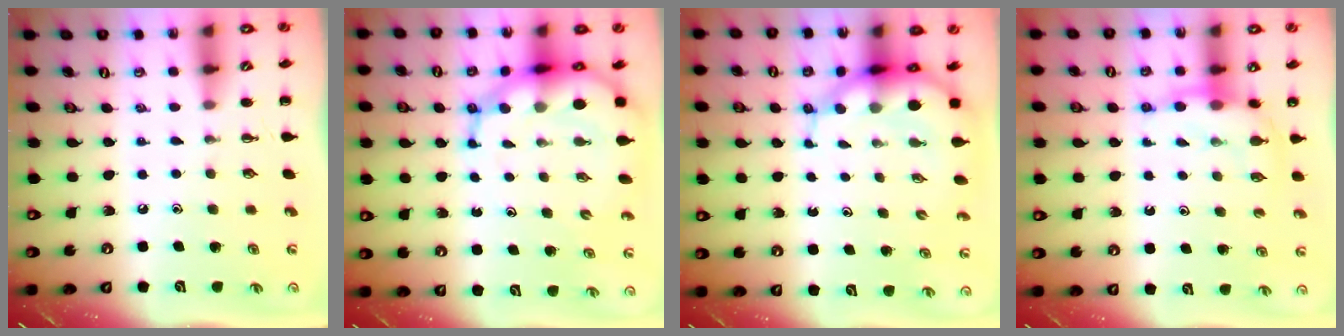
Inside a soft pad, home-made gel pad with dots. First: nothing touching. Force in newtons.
{"total": 12.4, "press": 12.0, "slide": 3.2}
{"total": 8.3, "press": 7.9, "slide": 2.3}
{"total": 7.5, "press": 7.5, "slide": 0.7}